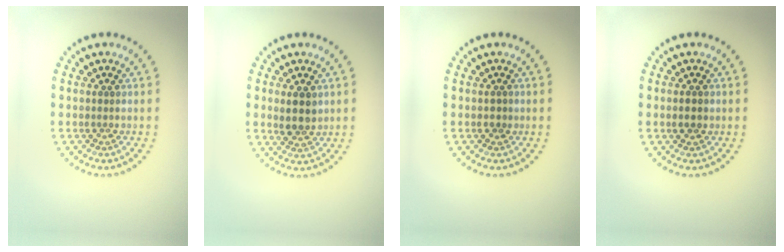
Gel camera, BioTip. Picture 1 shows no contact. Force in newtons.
{"total": 2.6, "press": 2.4, "slide": 0.8}
{"total": 0.7, "press": 0.6, "slide": 0.3}
{"total": 1.2, "press": 1.2, "slide": 0.2}